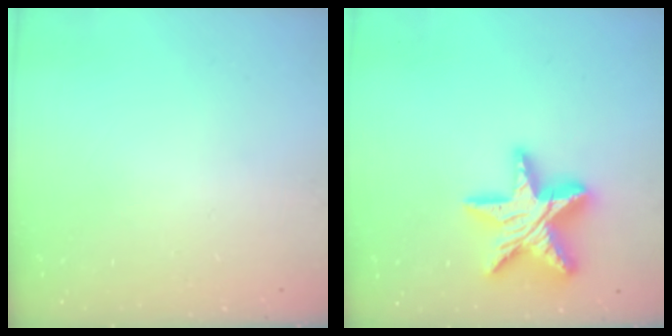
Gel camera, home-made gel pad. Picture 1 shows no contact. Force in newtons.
{"total": 22.8, "press": 22.7, "slide": 2.0}